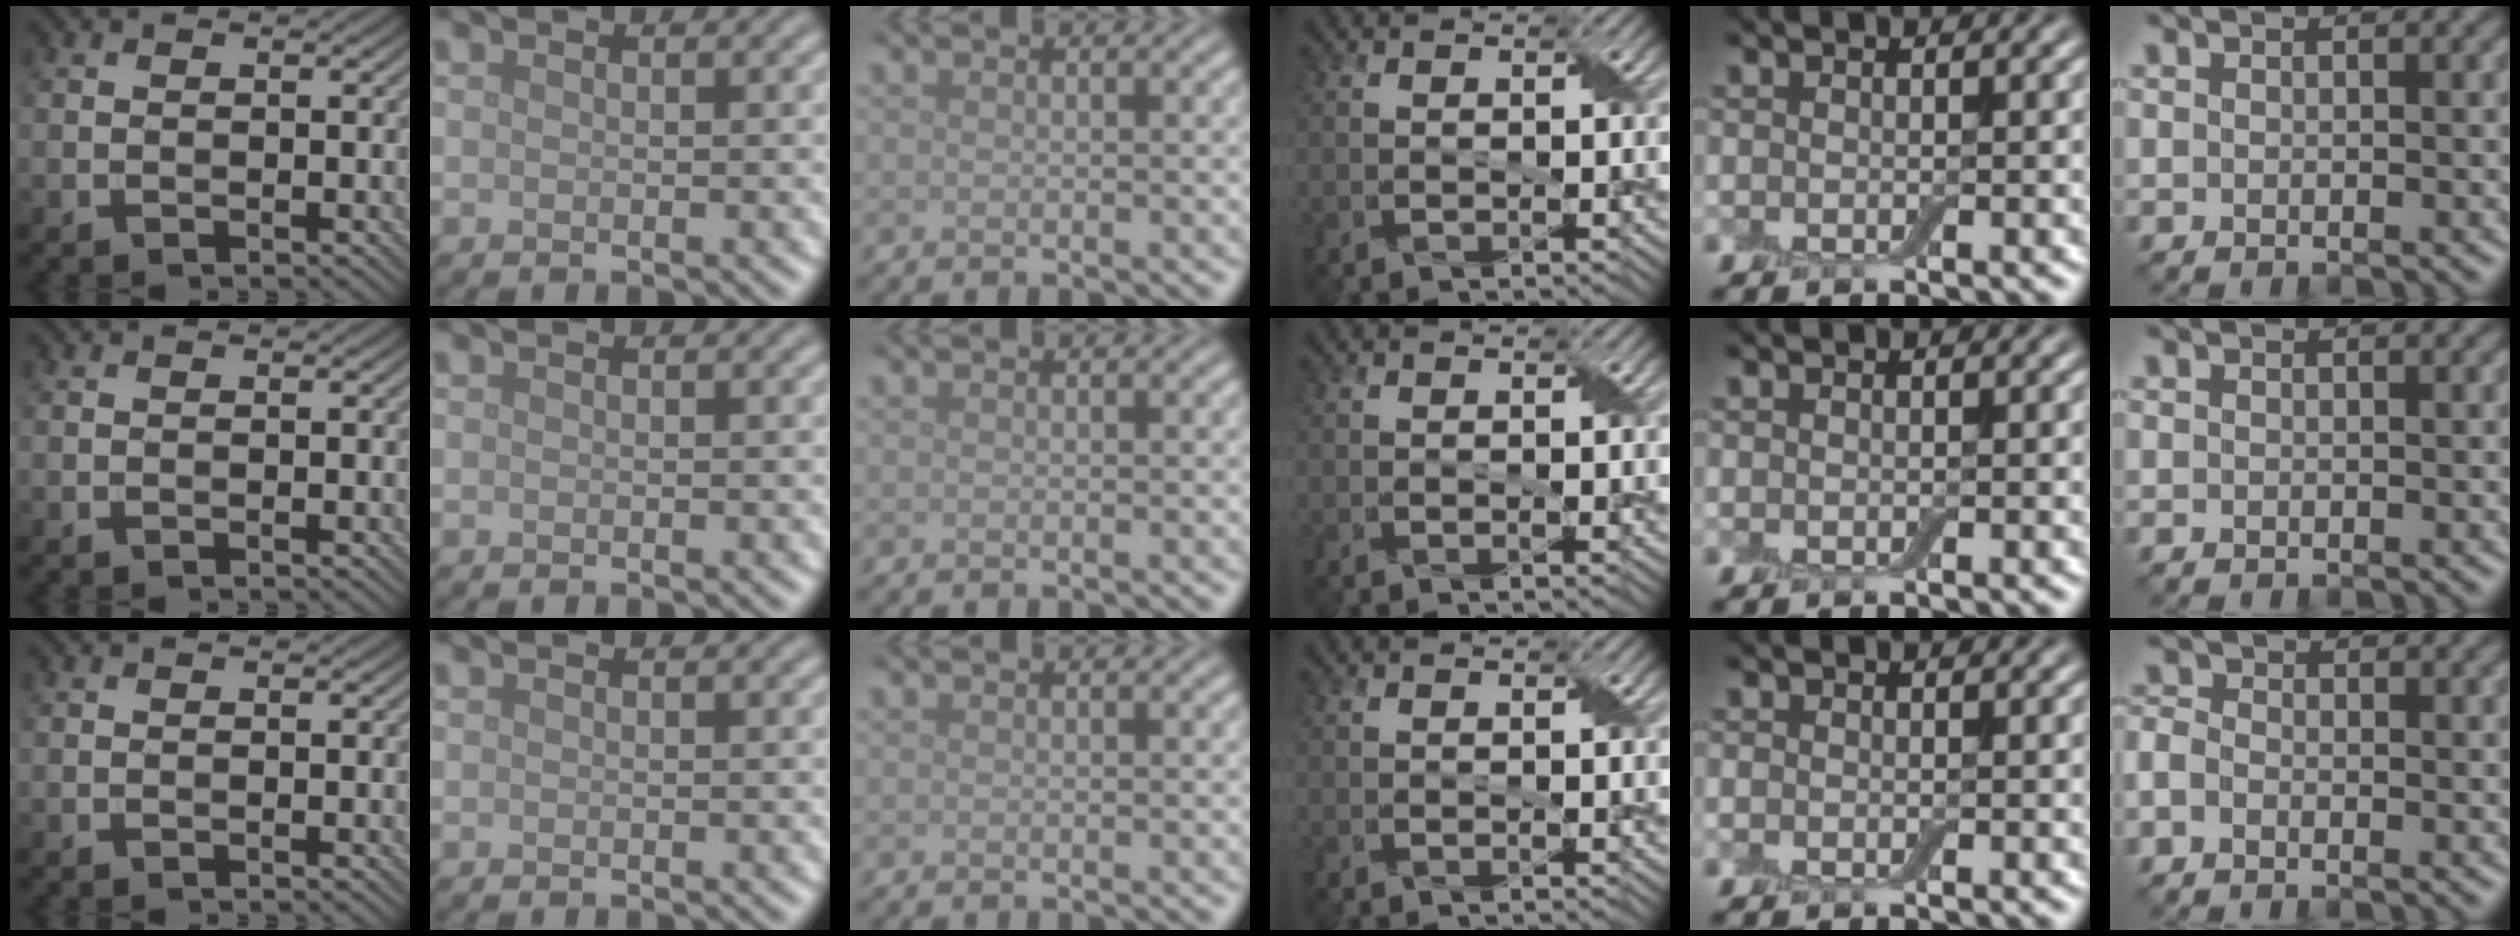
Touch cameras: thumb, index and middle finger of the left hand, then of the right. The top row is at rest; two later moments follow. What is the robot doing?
{"motion": "fold", "object": "cloth"}